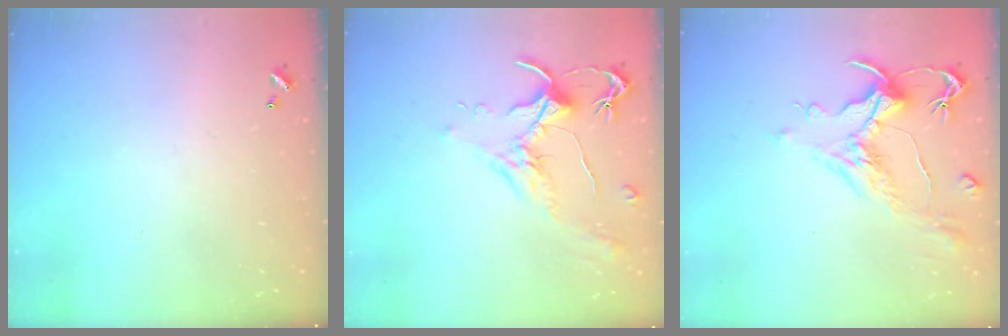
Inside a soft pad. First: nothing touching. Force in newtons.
{"total": 1.9, "press": 1.9, "slide": 0.6}
{"total": 1.6, "press": 0.7, "slide": 1.4}